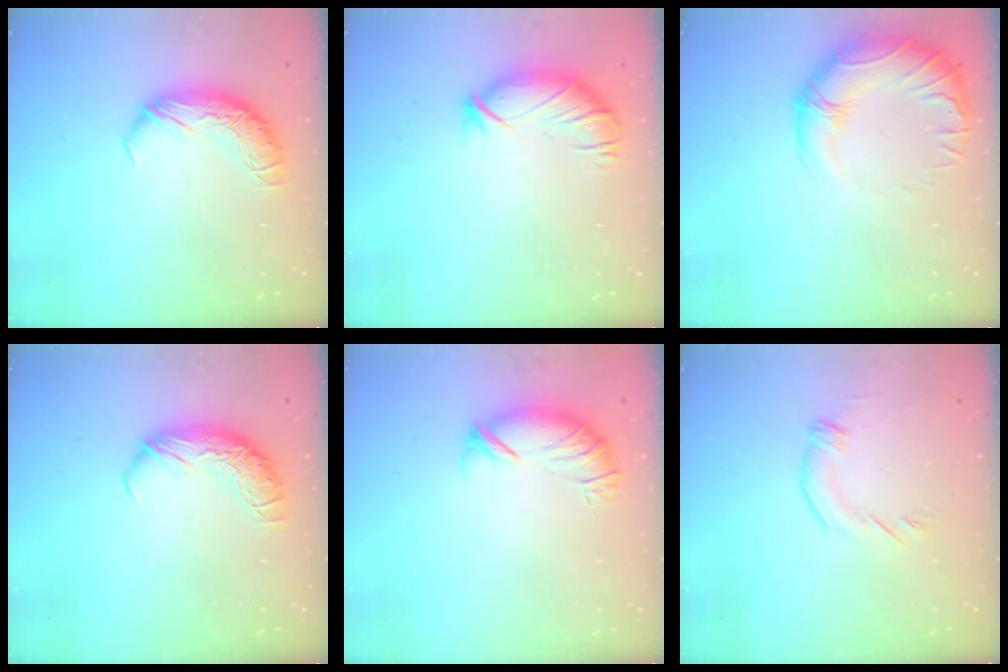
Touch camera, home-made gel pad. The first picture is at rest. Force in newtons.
{"total": 2.8, "press": 2.3, "slide": 1.6}
{"total": 3.2, "press": 0.3, "slide": 3.2}
{"total": 0.0}
{"total": 4.3, "press": 3.8, "slide": 1.9}
{"total": 2.7, "press": 2.4, "slide": 1.1}